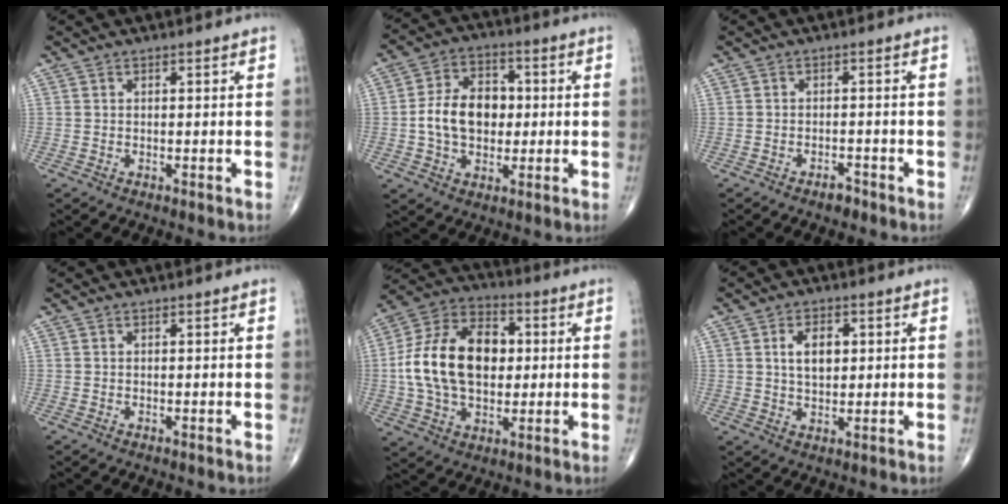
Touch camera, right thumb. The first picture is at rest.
{"total": 11.8, "force": [-0.2, 8.4, 8.3], "torque": [-0.122, 0.019, -0.008]}
{"total": 1.9, "force": [-1.5, 0.8, 0.9], "torque": [-0.014, 0.006, -0.025]}
{"total": 0.0}
{"total": 20.1, "force": [1.1, 13.3, 15.0], "torque": [-0.260, 0.023, 0.019]}
{"total": 6.1, "force": [1.5, 3.7, 4.6], "torque": [-0.062, -0.005, 0.024]}